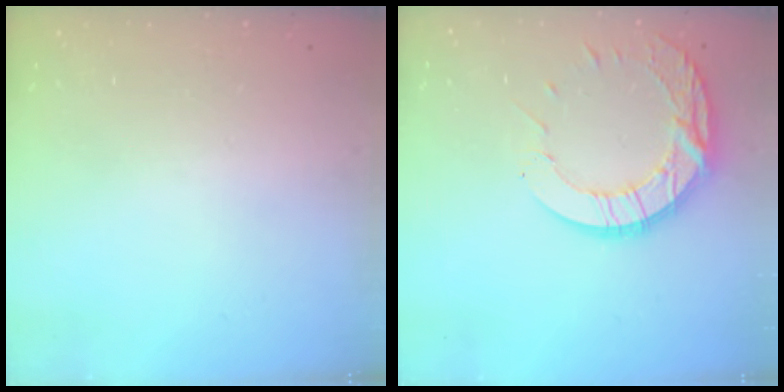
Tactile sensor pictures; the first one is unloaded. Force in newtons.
{"total": 13.6, "press": 13.5, "slide": 1.1}